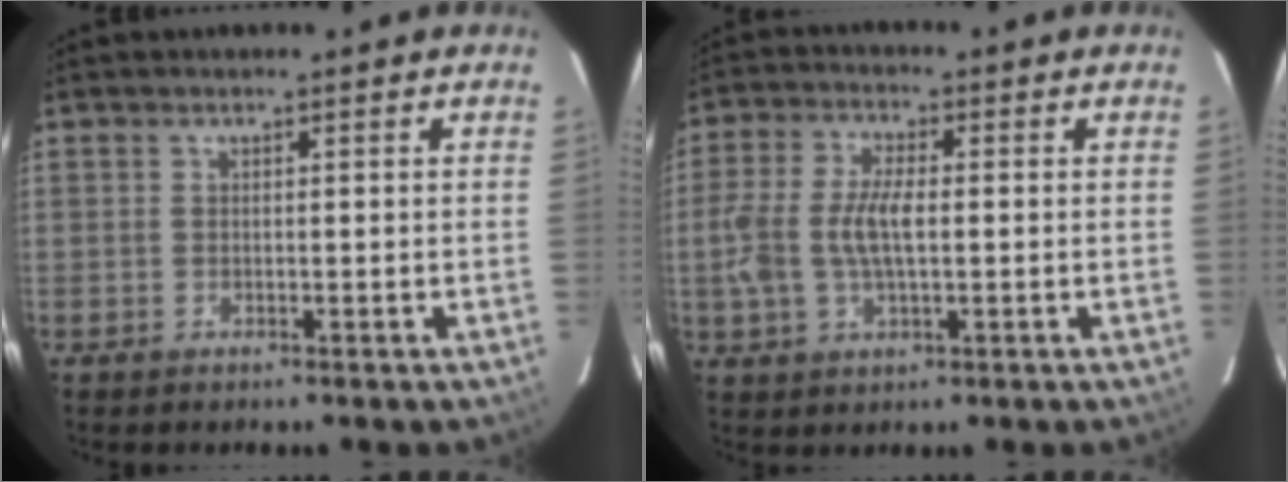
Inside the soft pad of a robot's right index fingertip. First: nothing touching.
{"total": 9.1, "force": [-0.6, 4.3, 8.0], "torque": [-0.166, 0.005, -0.012]}